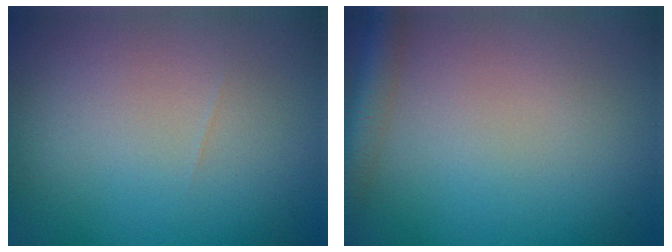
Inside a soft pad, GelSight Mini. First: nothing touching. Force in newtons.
{"total": 3.4, "press": 3.4, "slide": 0.2}